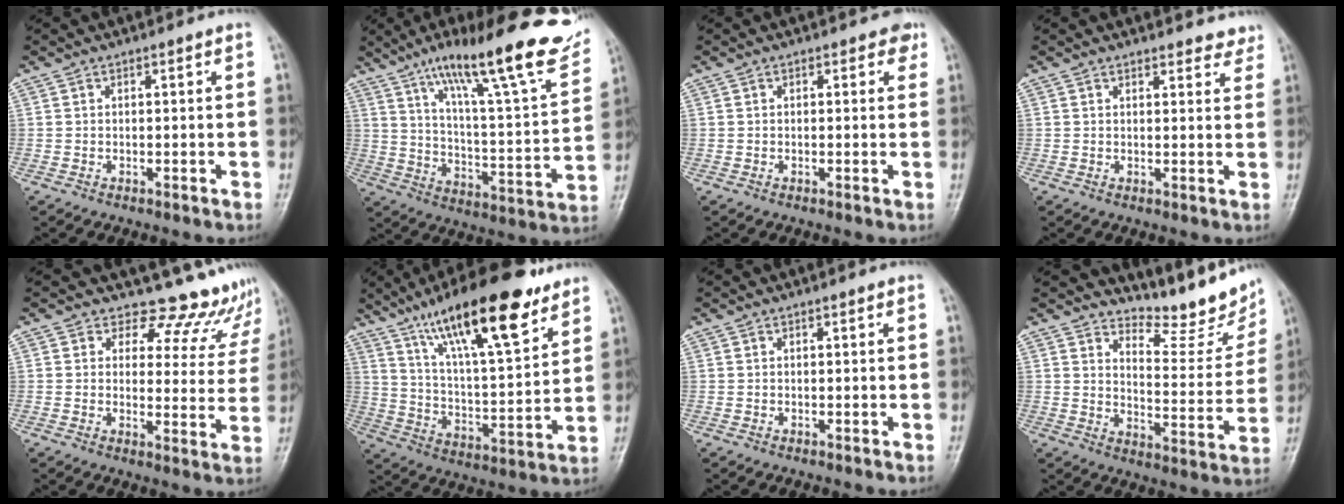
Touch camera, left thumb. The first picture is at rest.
{"total": 26.1, "force": [17.1, 4.4, 19.2], "torque": [-0.271, -0.053, 0.264]}
{"total": 1.4, "force": [0.7, 1.0, 0.8], "torque": [0.008, 0.000, 0.001]}
{"total": 4.7, "force": [4.4, 1.7, 0.8], "torque": [0.021, -0.022, 0.039]}
{"total": 12.6, "force": [11.6, 4.9, 0.4], "torque": [0.049, -0.098, 0.110]}
{"total": 22.5, "force": [14.4, 5.9, 16.2], "torque": [-0.244, -0.049, 0.245]}
{"total": 0.0}
{"total": 12.2, "force": [11.1, 3.0, 4.2], "torque": [-0.035, -0.094, 0.151]}